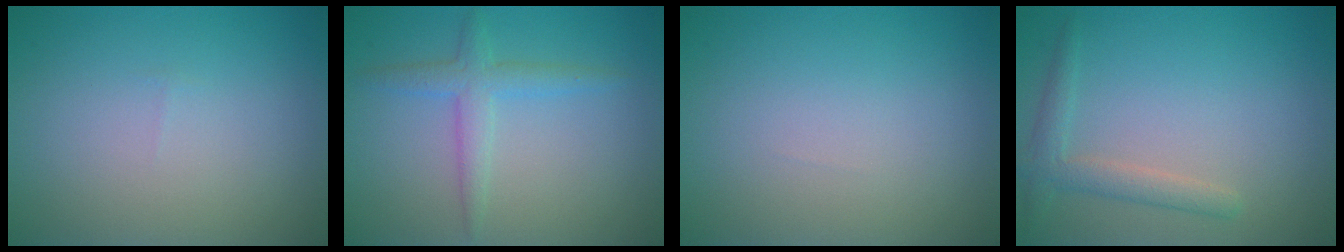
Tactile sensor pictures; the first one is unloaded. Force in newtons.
{"total": 2.5, "press": 2.5, "slide": 0.1}
{"total": 0.0}
{"total": 2.3, "press": 2.2, "slide": 0.2}